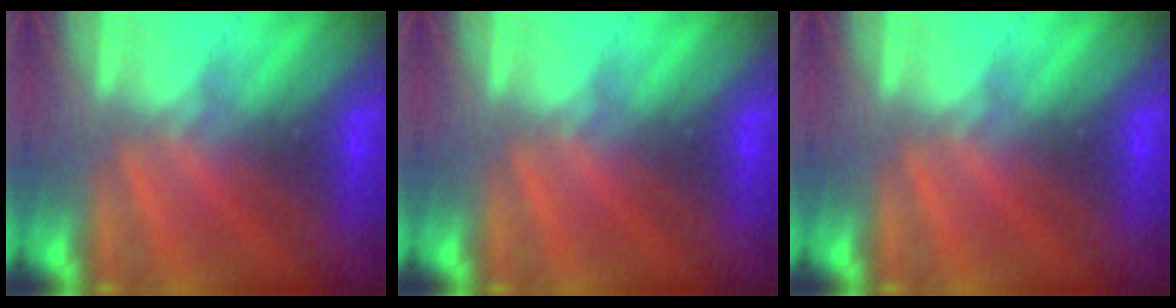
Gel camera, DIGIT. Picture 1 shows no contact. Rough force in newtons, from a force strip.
{"total": 0.0}
{"total": 0.0}